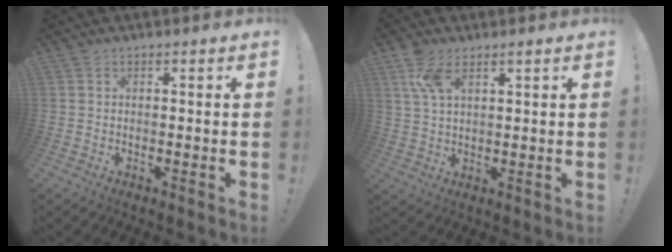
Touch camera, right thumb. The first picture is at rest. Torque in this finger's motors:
{"motor_torque": [0.05, 0.09, 0.16, 0.09, 0.15]}